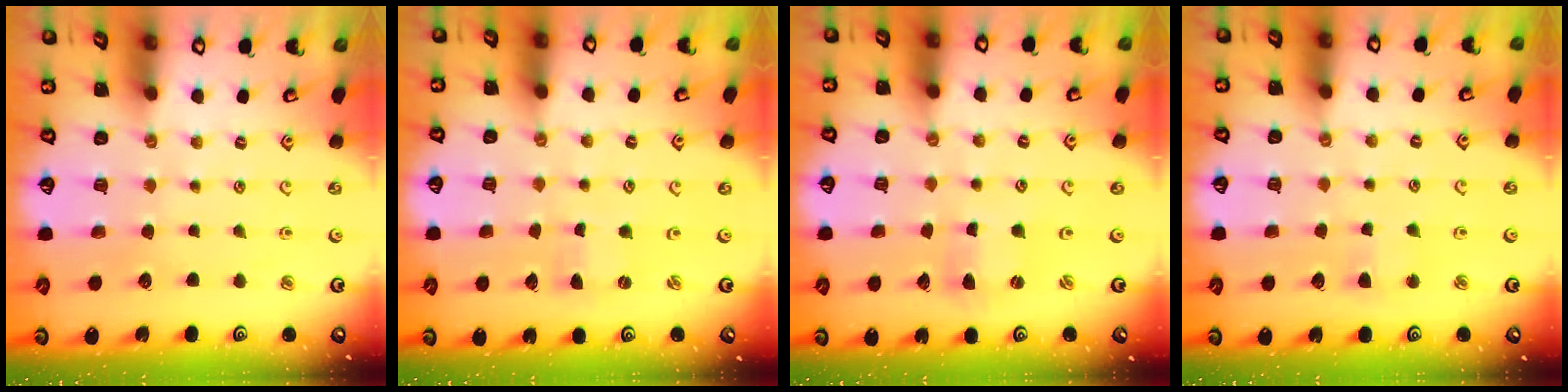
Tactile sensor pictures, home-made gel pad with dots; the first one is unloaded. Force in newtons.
{"total": 0.0}
{"total": 1.1, "press": 1.1, "slide": 0.1}
{"total": 2.4, "press": 2.4, "slide": 0.5}